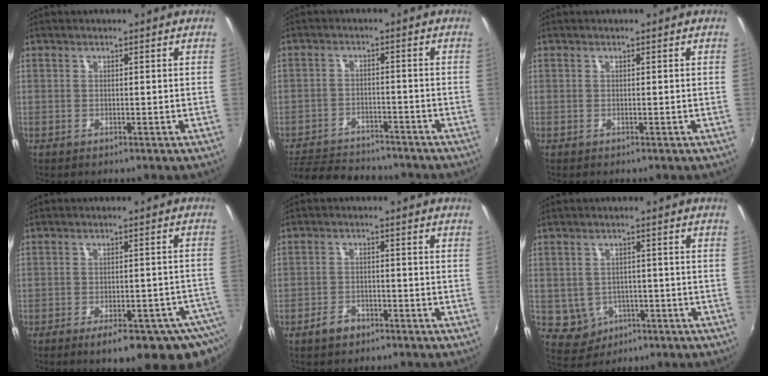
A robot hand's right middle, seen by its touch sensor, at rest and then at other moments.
{"total": 11.7, "force": [-9.8, 5.3, 3.4], "torque": [-0.098, 0.016, -0.142]}
{"total": 0.0}
{"total": 15.1, "force": [-10.8, 4.6, 9.4], "torque": [-0.117, -0.028, -0.131]}
{"total": 3.8, "force": [-2.8, 2.2, 1.3], "torque": [-0.036, 0.007, -0.045]}
{"total": 6.8, "force": [-2.4, 6.0, 2.0], "torque": [-0.061, 0.006, -0.015]}